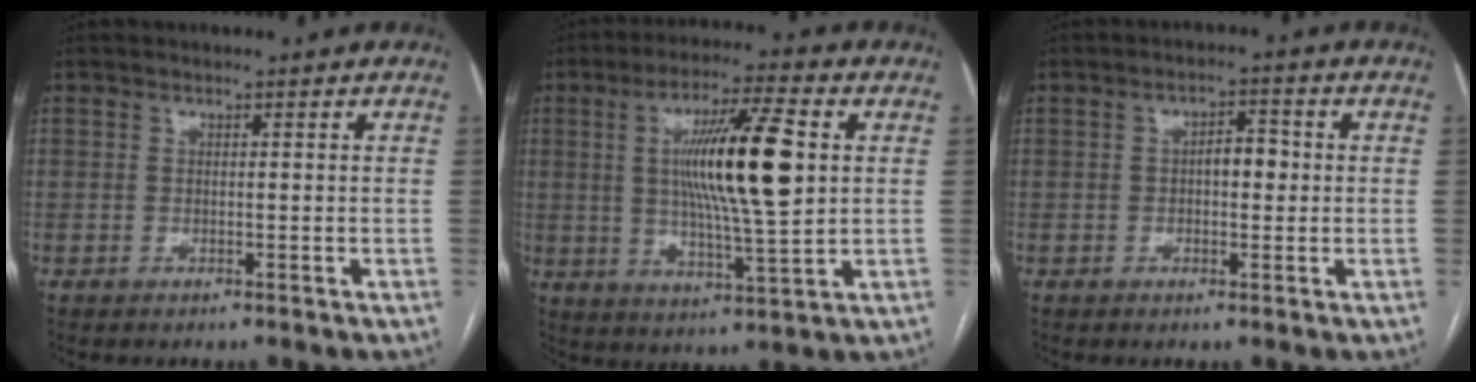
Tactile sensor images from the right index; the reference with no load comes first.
{"total": 14.9, "force": [2.6, 1.3, 14.6], "torque": [-0.258, 0.002, 0.044]}
{"total": 3.5, "force": [0.0, 1.7, 3.0], "torque": [-0.044, 0.012, 0.001]}